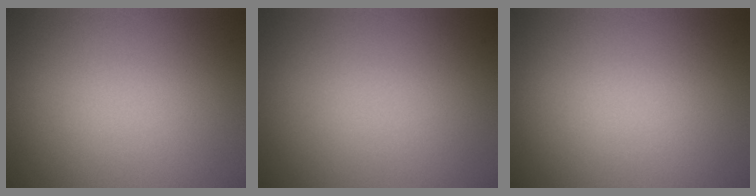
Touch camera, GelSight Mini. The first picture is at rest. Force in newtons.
{"total": 0.0}
{"total": 0.0}